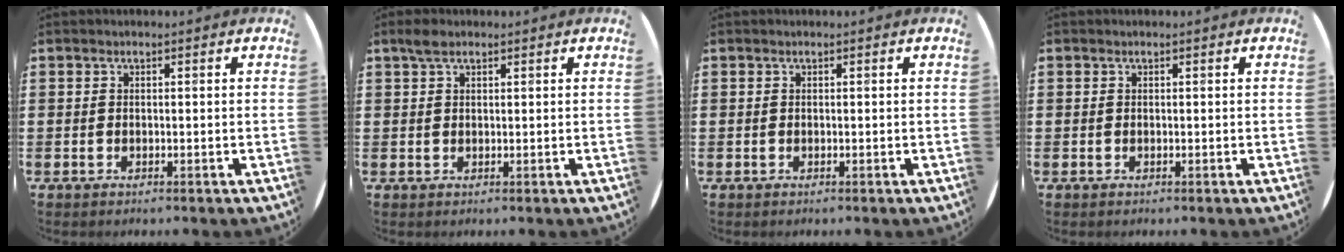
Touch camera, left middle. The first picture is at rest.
{"total": 1.9, "force": [1.4, 0.9, 0.9], "torque": [-0.013, 0.002, 0.023]}
{"total": 0.0}
{"total": 0.0}